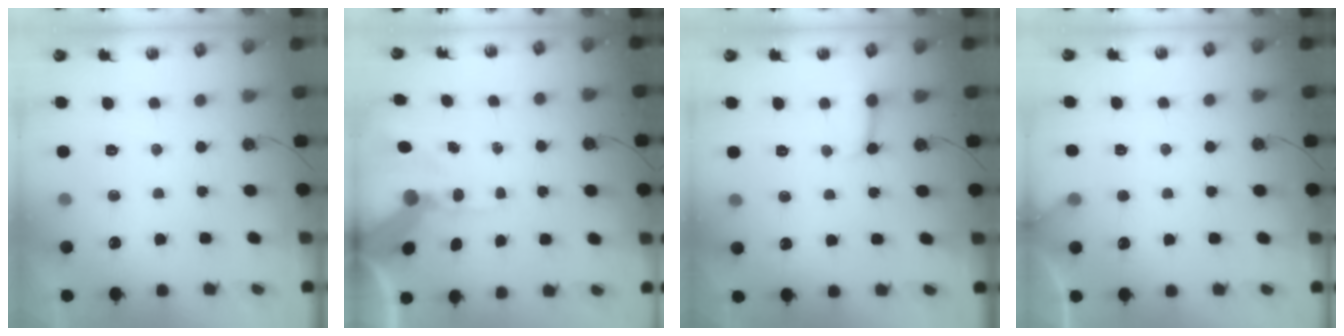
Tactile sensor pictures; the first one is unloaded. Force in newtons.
{"total": 13.9, "press": 13.7, "slide": 1.9}
{"total": 3.7, "press": 3.7, "slide": 0.1}
{"total": 5.1, "press": 5.1, "slide": 0.3}